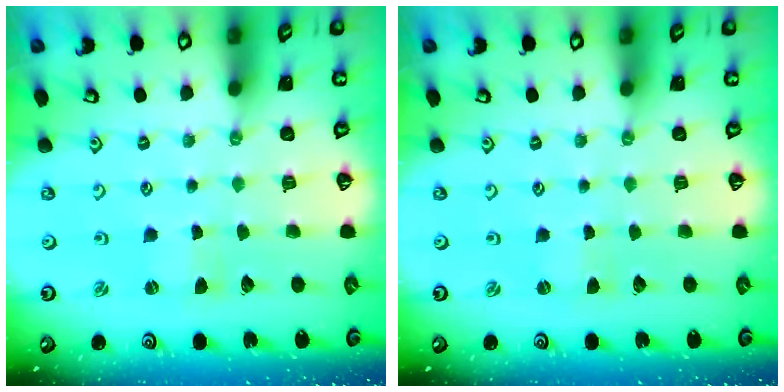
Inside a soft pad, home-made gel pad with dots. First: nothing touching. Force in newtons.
{"total": 0.0}